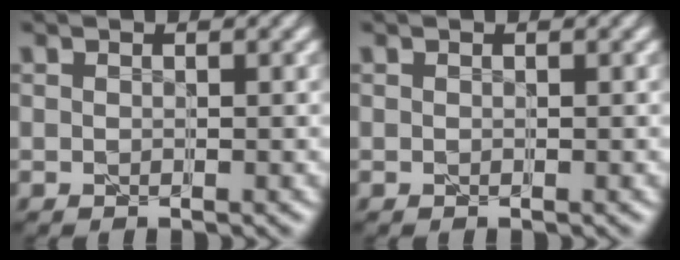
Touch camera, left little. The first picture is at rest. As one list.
[{"total": 0.0}]